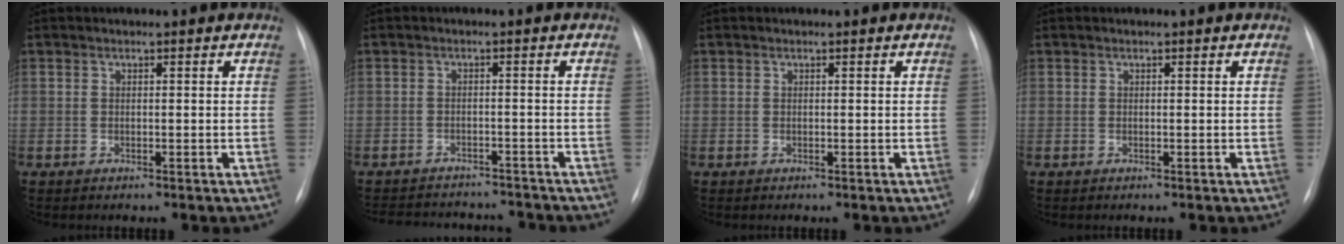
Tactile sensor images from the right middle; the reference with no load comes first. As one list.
[{"total": 12.8, "force": [-12.0, 3.3, 3.1], "torque": [-0.063, 0.011, -0.152]}, {"total": 0.0}, {"total": 0.0}]